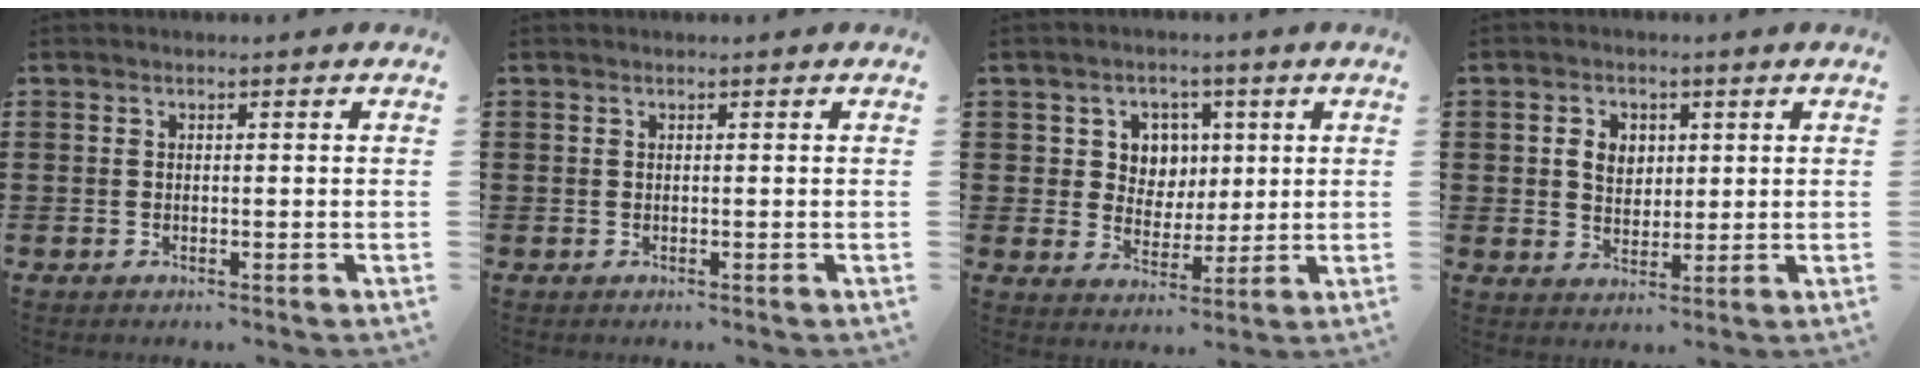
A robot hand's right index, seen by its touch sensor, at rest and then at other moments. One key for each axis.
{"total": 0.0}
{"total": 5.1, "fx": 1.7, "fy": 4.6, "fz": 1.3, "tx": -0.043, "ty": 0.012, "tz": 0.025}
{"total": 3.9, "fx": 0.8, "fy": 3.0, "fz": 2.2, "tx": -0.055, "ty": 0.012, "tz": 0.012}